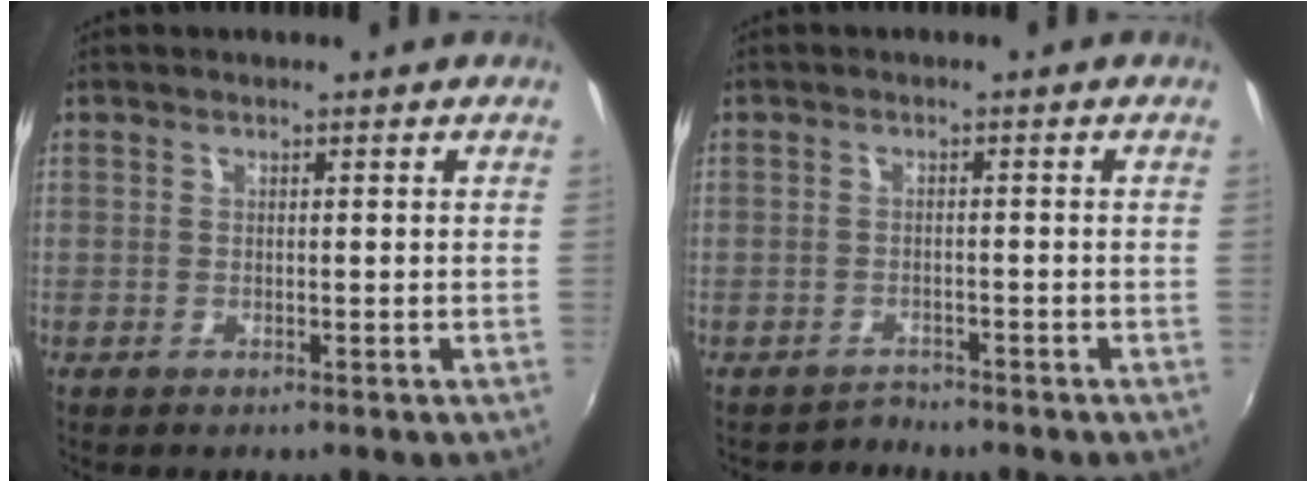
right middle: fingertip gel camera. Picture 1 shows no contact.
{"total": 1.9, "force": [-1.8, 0.5, -0.5], "torque": [0.003, 0.007, -0.031]}